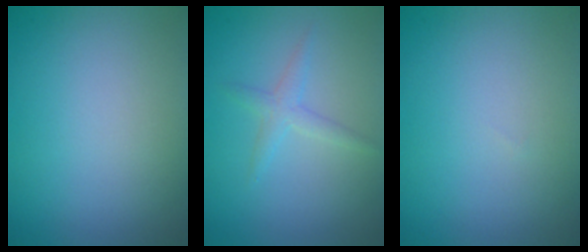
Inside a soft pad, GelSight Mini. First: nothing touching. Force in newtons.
{"total": 1.6, "press": 1.6, "slide": 0.1}
{"total": 0.0}